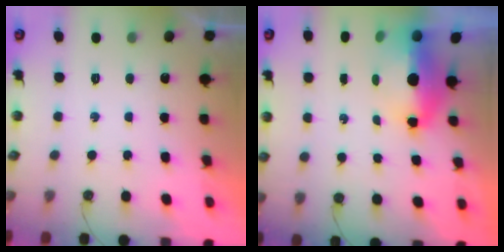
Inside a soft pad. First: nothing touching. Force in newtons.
{"total": 12.9, "press": 9.3, "slide": 9.0}